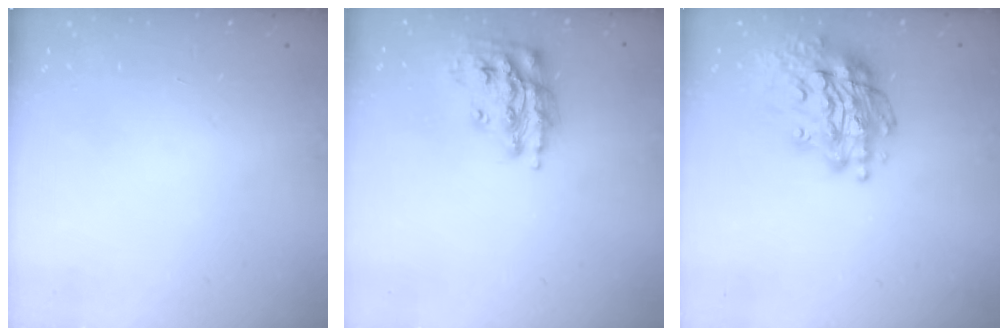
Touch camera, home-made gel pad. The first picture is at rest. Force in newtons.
{"total": 15.2, "press": 15.1, "slide": 0.8}
{"total": 18.9, "press": 18.8, "slide": 2.2}